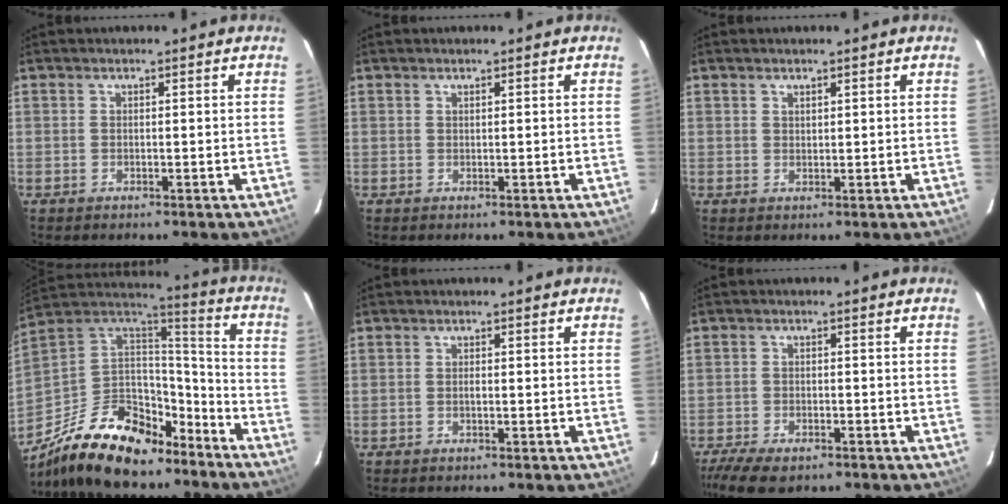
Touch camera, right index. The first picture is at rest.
{"total": 0.5, "force": [0.3, -0.3, -0.3], "torque": [0.004, -0.001, 0.007]}
{"total": 0.9, "force": [0.8, 0.2, -0.1], "torque": [0.003, 0.000, 0.015]}
{"total": 24.8, "force": [-17.3, 11.3, 13.7], "torque": [-0.276, 0.006, -0.270]}
{"total": 0.6, "force": [-0.2, 0.3, 0.5], "torque": [-0.009, 0.000, -0.004]}
{"total": 8.2, "force": [-6.3, 3.0, 4.3], "torque": [-0.112, -0.027, -0.110]}